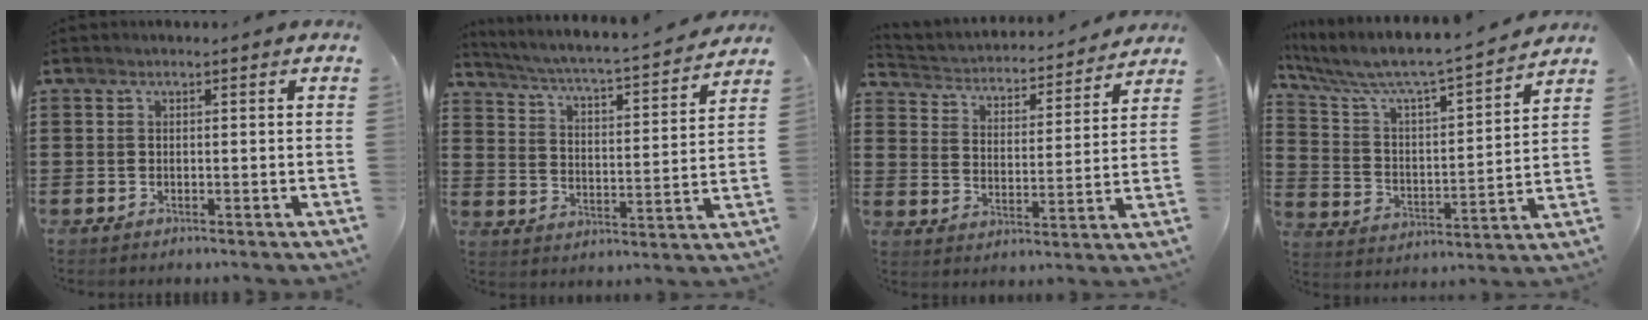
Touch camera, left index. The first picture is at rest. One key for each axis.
{"total": 3.5, "fx": 3.2, "fy": -0.4, "fz": 1.4, "tx": -0.048, "ty": -0.035, "tz": 0.043}
{"total": 2.7, "fx": 2.7, "fy": 0.5, "fz": 0.0, "tx": -0.021, "ty": -0.030, "tz": 0.036}
{"total": 6.4, "fx": 5.7, "fy": 0.7, "fz": 2.8, "tx": -0.084, "ty": -0.045, "tz": 0.088}